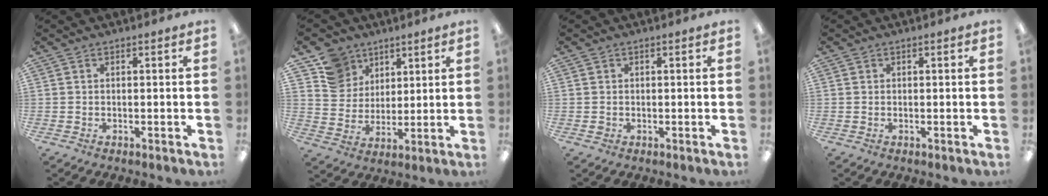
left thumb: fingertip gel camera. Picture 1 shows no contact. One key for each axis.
{"total": 10.9, "fx": 7.2, "fy": 8.2, "fz": 1.0, "tx": -0.038, "ty": -0.043, "tz": 0.142}
{"total": 0.9, "fx": 0.1, "fy": 0.9, "fz": 0.1, "tx": -0.002, "ty": 0.006, "tz": 0.000}
{"total": 0.0}